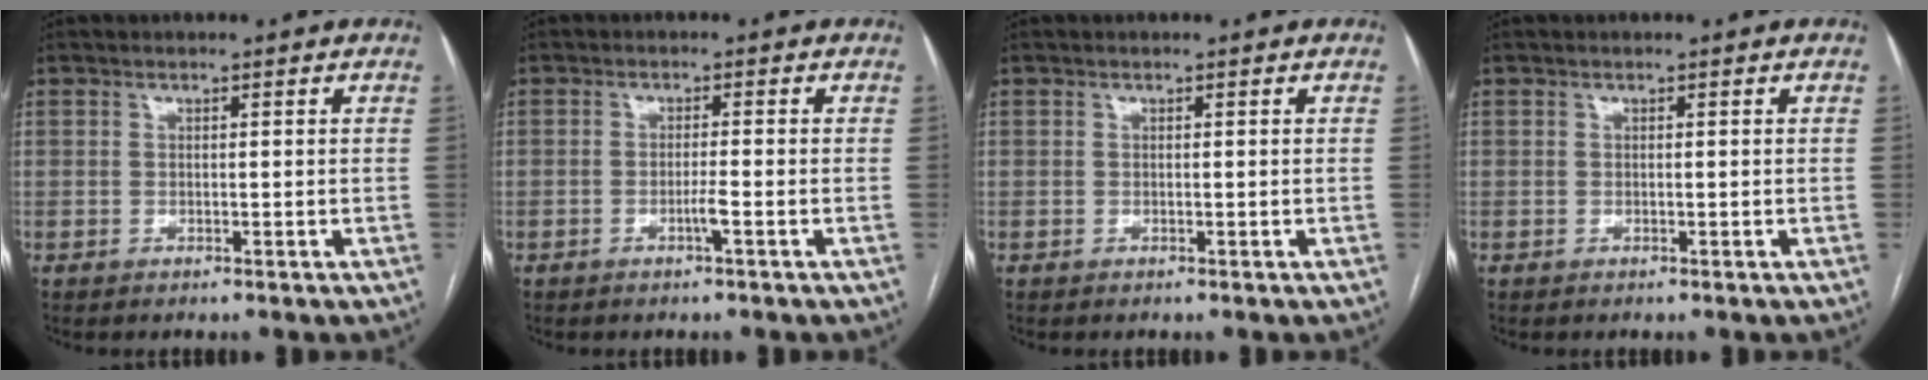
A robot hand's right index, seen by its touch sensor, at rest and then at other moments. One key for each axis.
{"total": 1.8, "fx": -0.9, "fy": -0.3, "fz": 1.6, "tx": -0.031, "ty": -0.002, "tz": -0.018}
{"total": 0.0}
{"total": 0.0}